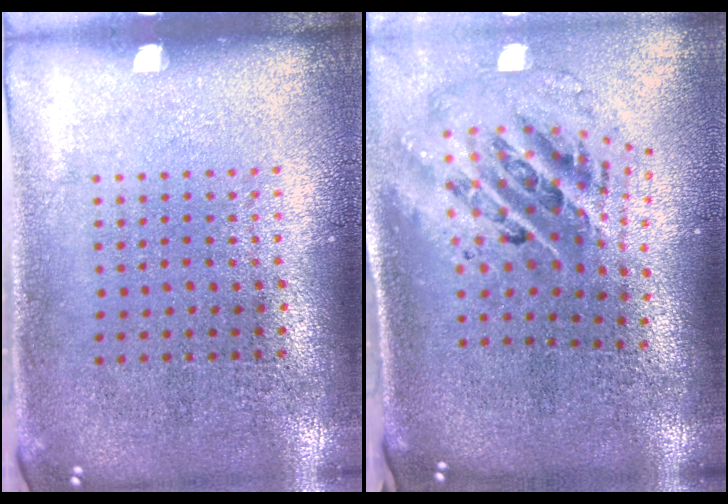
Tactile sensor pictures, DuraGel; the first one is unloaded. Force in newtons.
{"total": 2.8, "press": 1.9, "slide": 2.0}